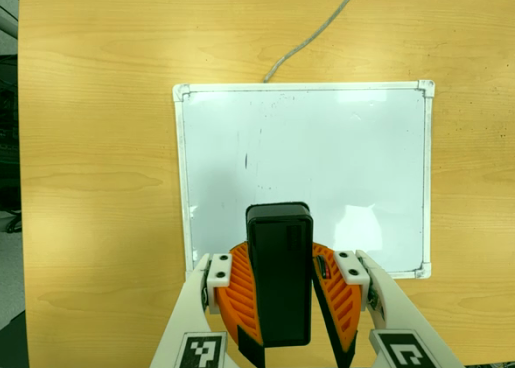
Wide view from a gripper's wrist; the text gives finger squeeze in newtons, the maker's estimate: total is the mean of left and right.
{"total": 10.5, "left": 10.6, "right": 10.5}